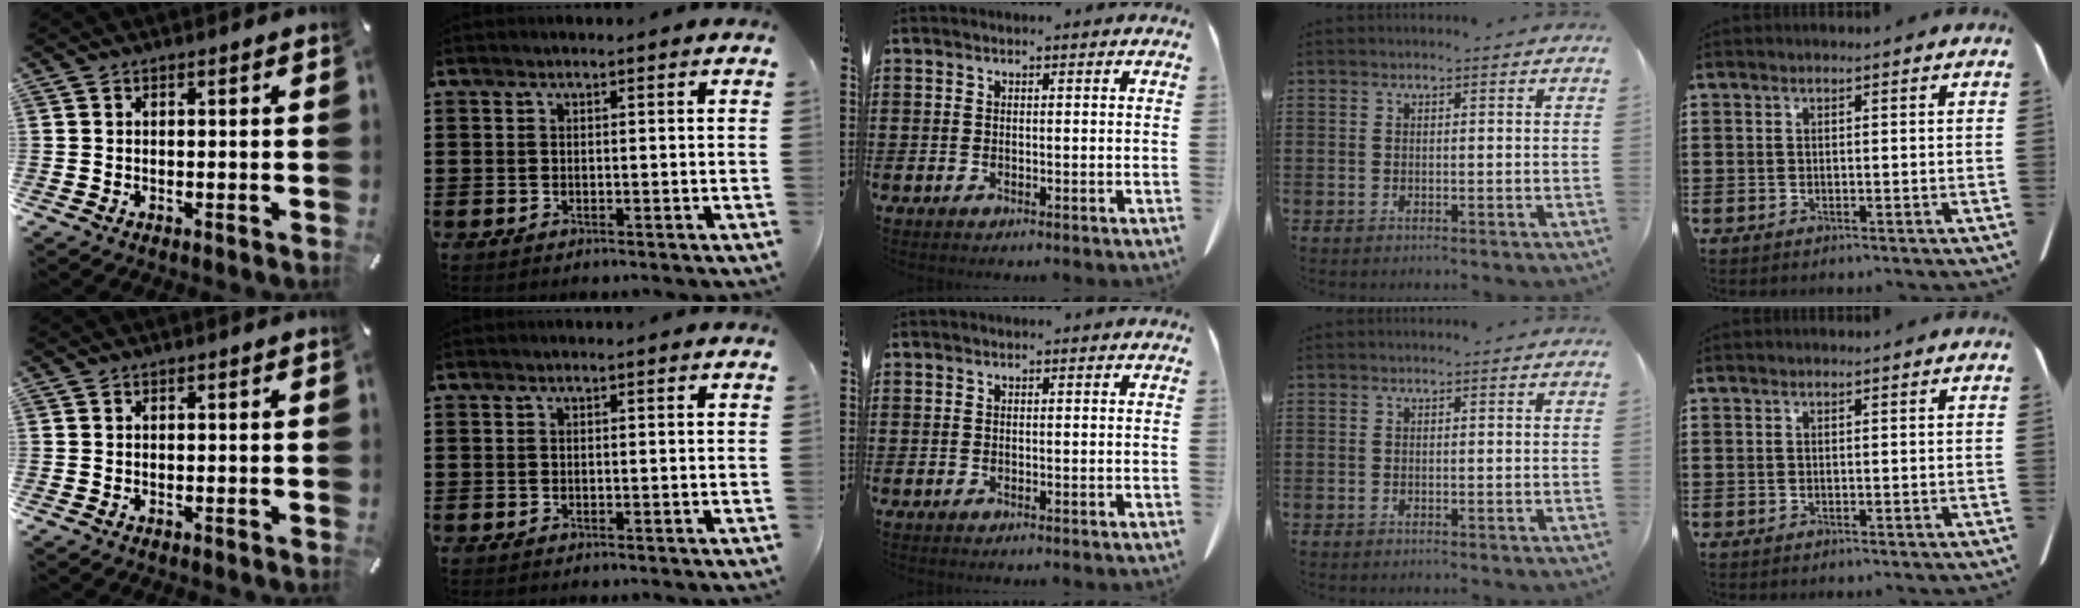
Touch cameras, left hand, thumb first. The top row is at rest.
{}